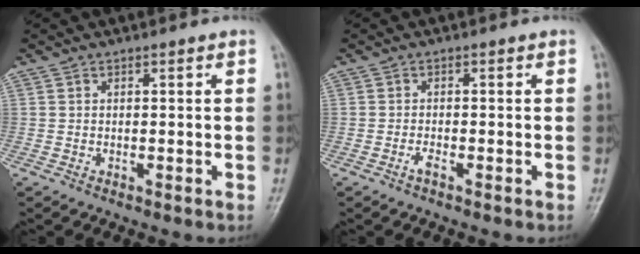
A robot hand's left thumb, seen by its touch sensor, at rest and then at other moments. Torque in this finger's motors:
{"motor_torque": [-0.04, 0.03, 0.06, 0.00, 0.00]}